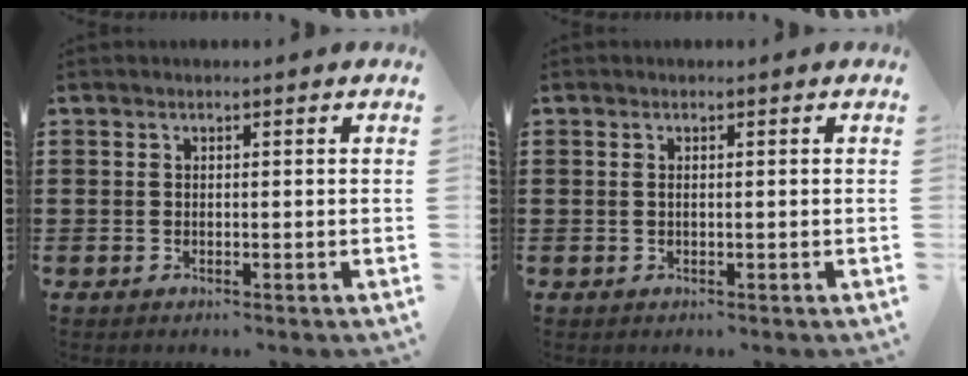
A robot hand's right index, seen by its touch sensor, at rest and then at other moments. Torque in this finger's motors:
{"motor_torque": [-0.24, 0.25, -0.01, -0.01]}